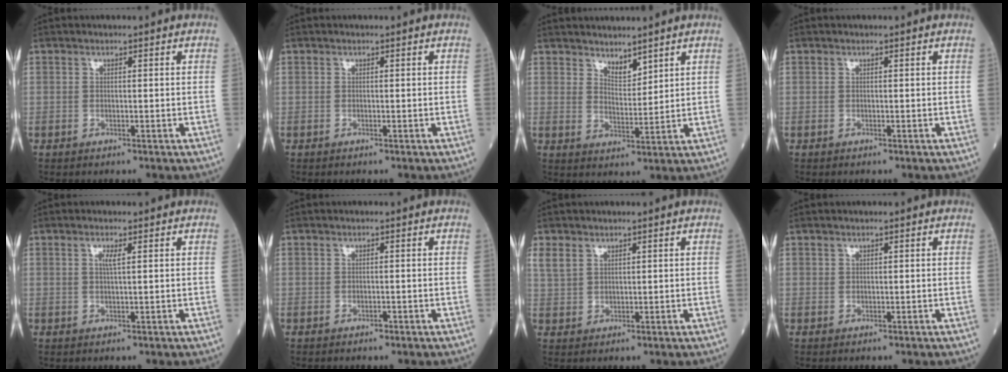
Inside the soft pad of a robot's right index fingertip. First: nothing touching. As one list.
[{"total": 0.0}, {"total": 3.5, "force": [3.1, 1.2, 1.2], "torque": [-0.021, -0.003, 0.062]}, {"total": 0.0}, {"total": 1.4, "force": [0.5, -0.1, 1.3], "torque": [-0.029, -0.002, 0.008]}, {"total": 0.5, "force": [-0.4, 0.2, 0.3], "torque": [-0.005, 0.000, -0.006]}, {"total": 2.8, "force": [1.7, 1.9, 1.2], "torque": [-0.033, 0.012, 0.045]}, {"total": 0.0}]